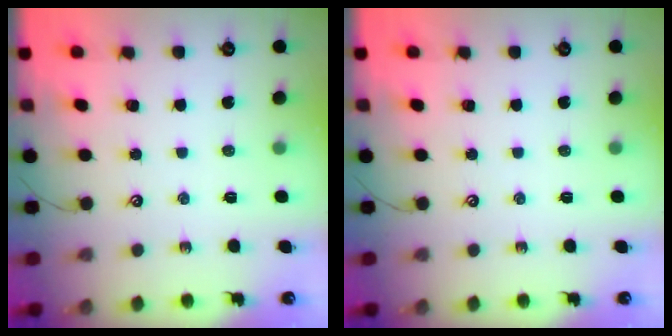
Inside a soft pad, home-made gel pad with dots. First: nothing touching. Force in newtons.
{"total": 0.0}